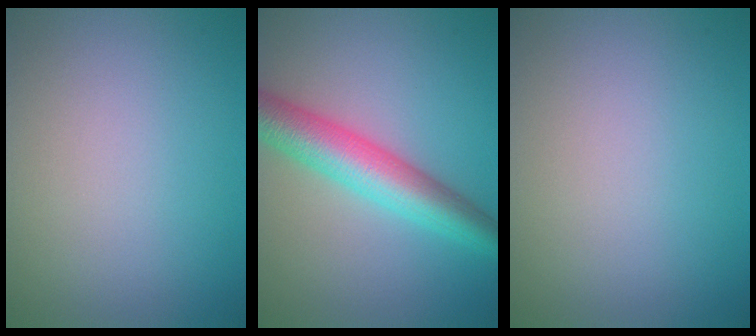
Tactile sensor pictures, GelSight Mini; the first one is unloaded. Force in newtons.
{"total": 6.5, "press": 6.5, "slide": 0.1}
{"total": 0.0}